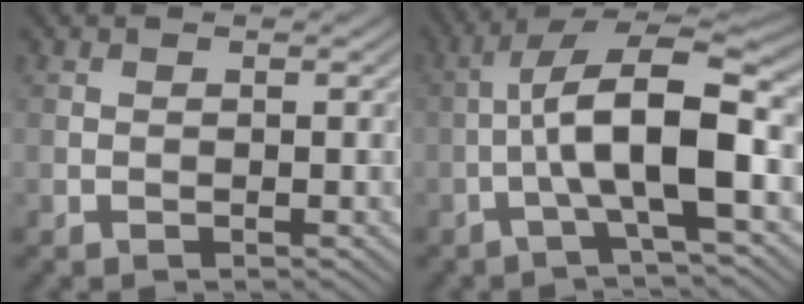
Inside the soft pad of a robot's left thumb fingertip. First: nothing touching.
{"total": 10.8, "force": [-2.0, 2.8, 10.2], "torque": [-0.171, 0.025, -0.045]}